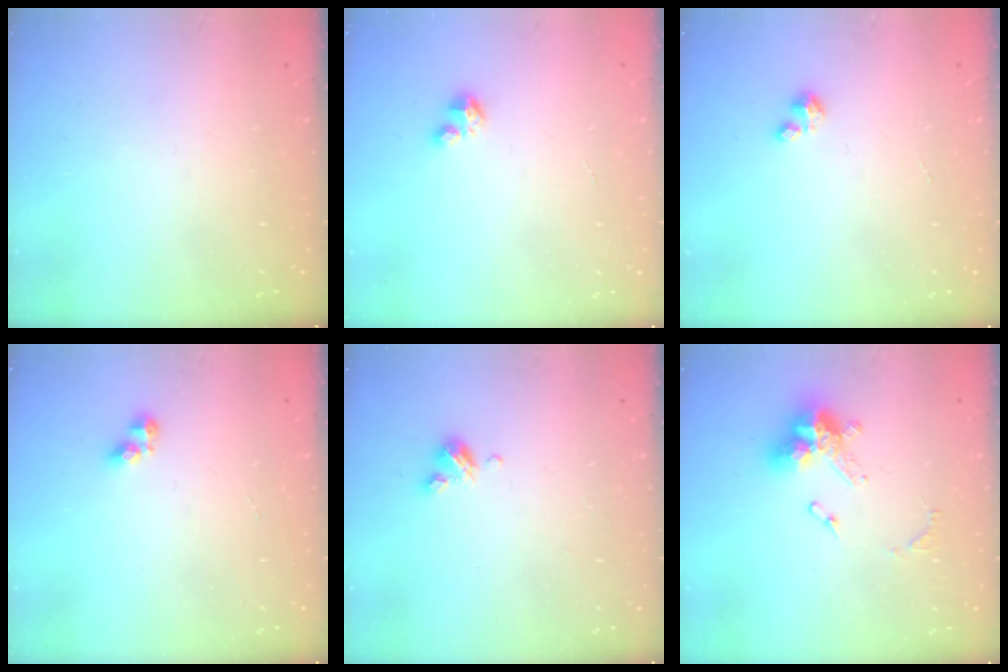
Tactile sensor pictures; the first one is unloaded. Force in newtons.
{"total": 1.9, "press": 1.9, "slide": 0.1}
{"total": 1.2, "press": 1.2, "slide": 0.2}
{"total": 3.4, "press": 3.4, "slide": 0.5}
{"total": 4.0, "press": 4.0, "slide": 0.3}
{"total": 12.8, "press": 12.7, "slide": 1.4}